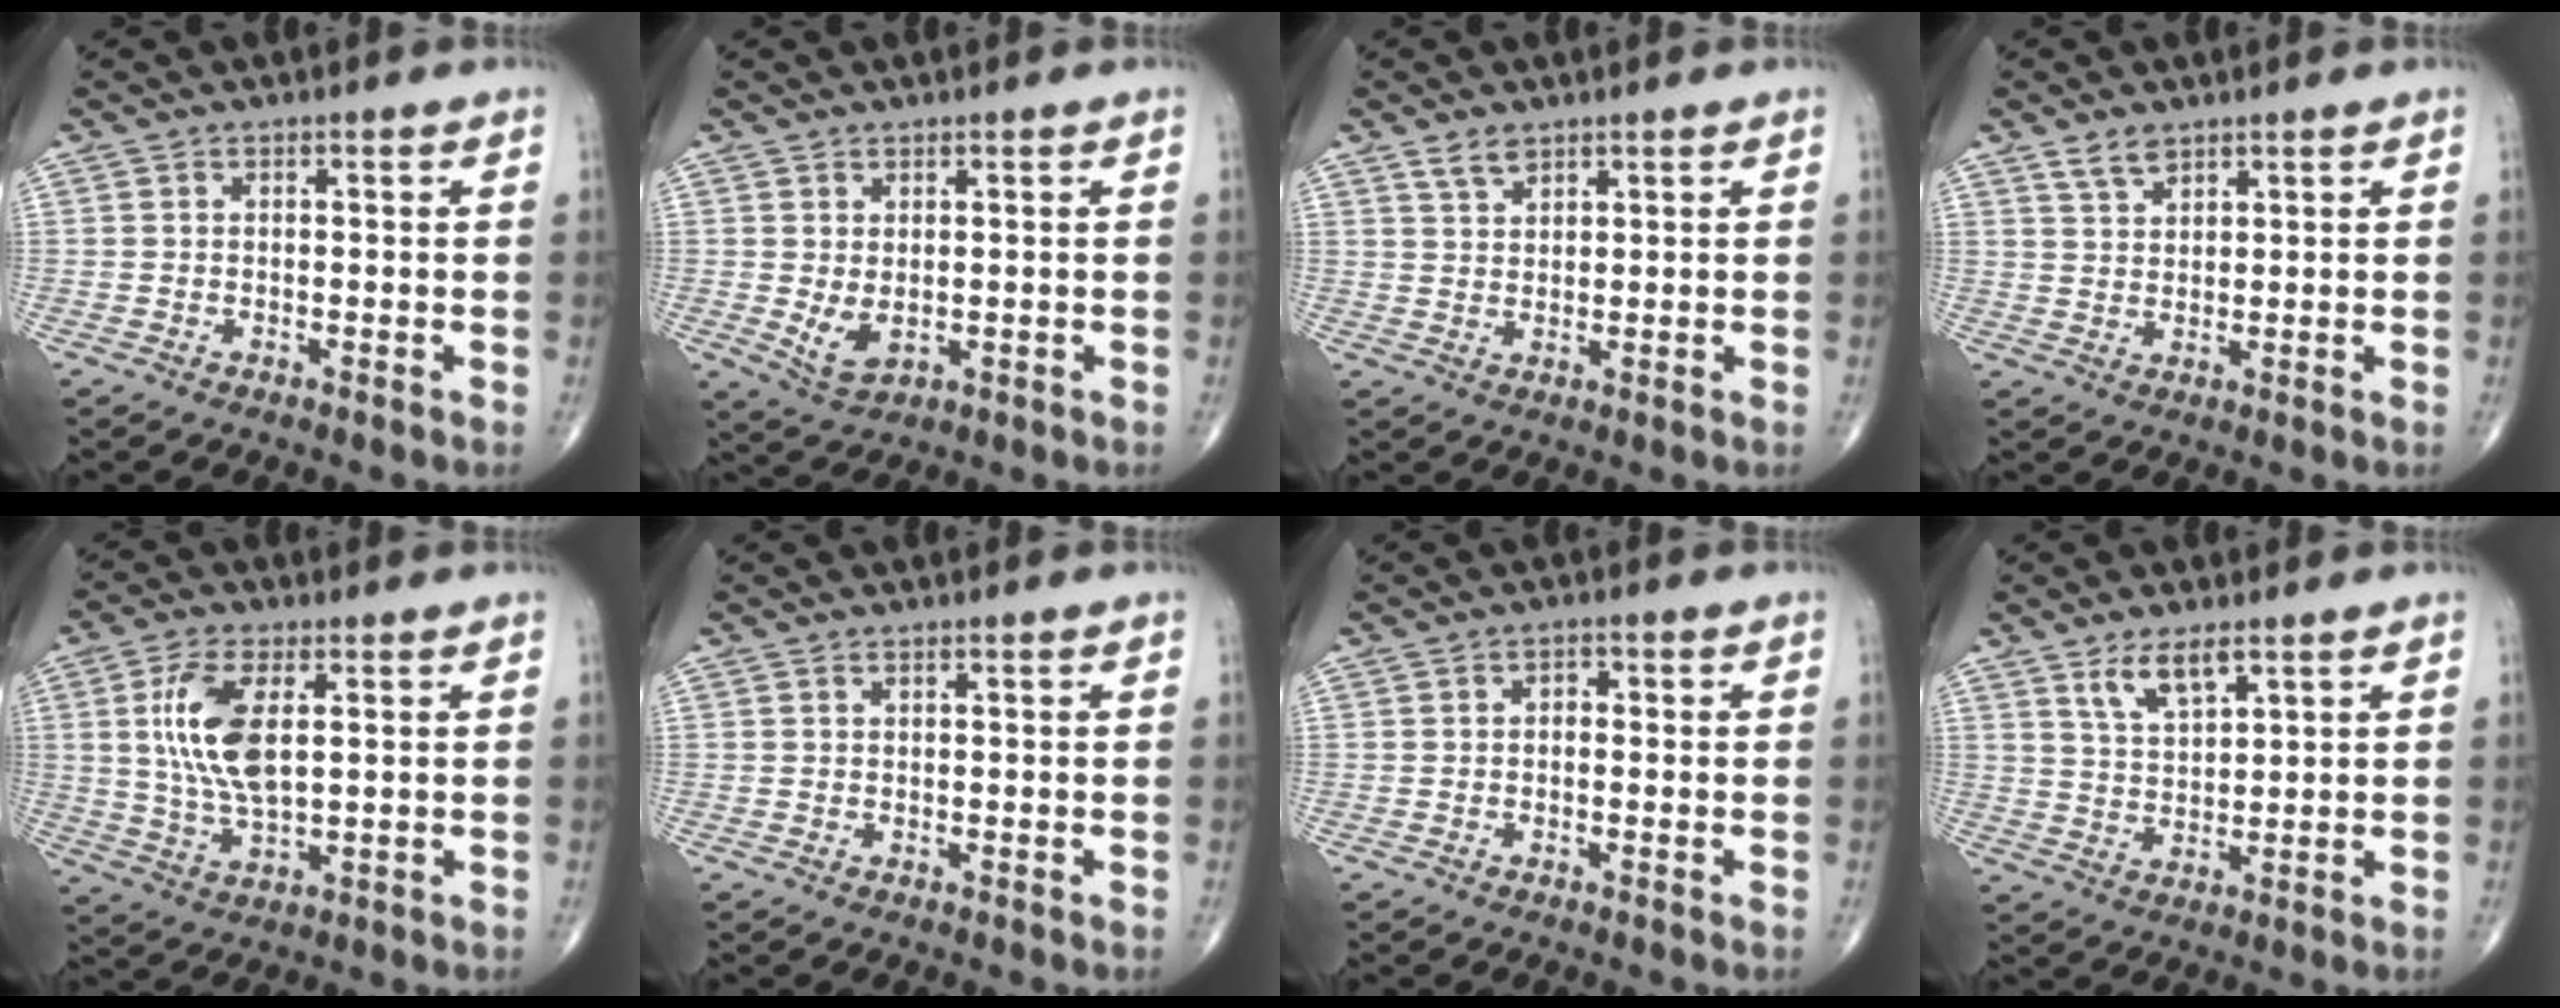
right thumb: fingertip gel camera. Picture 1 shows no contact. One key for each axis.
{"total": 3.9, "fx": 0.1, "fy": 2.2, "fz": 3.2, "tx": -0.057, "ty": -0.007, "tz": 0.015}
{"total": 3.1, "fx": 2.3, "fy": 1.6, "fz": 1.4, "tx": -0.019, "ty": -0.012, "tz": 0.047}
{"total": 3.5, "fx": 2.6, "fy": 1.7, "fz": 1.5, "tx": -0.020, "ty": -0.014, "tz": 0.053}
{"total": 11.4, "fx": 2.4, "fy": 5.0, "fz": 9.9, "tx": -0.205, "ty": -0.010, "tz": 0.050}
{"total": 0.0}
{"total": 1.6, "fx": 0.0, "fy": 1.1, "fz": 1.1, "tx": -0.009, "ty": 0.007, "tz": -0.006}
{"total": 6.2, "fx": 3.9, "fy": 2.3, "fz": 4.2, "tx": -0.070, "ty": -0.024, "tz": 0.077}